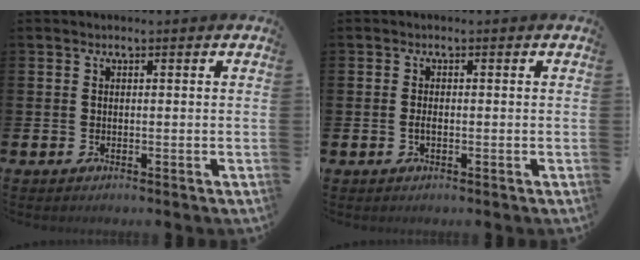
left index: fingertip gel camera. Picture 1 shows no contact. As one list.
[{"total": 1.0, "force": [-0.2, 0.4, 0.8], "torque": [-0.009, -0.001, -0.007]}]